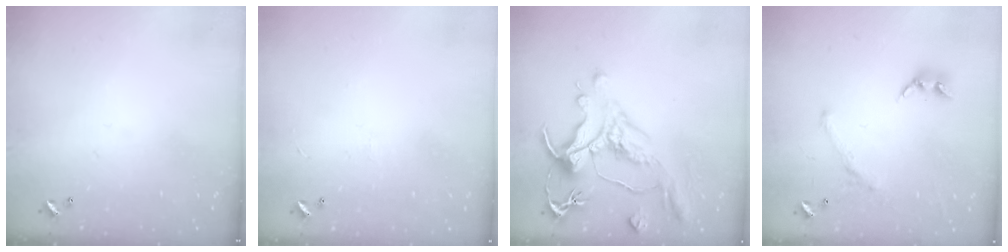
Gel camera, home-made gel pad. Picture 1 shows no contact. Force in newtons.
{"total": 0.7, "press": 0.3, "slide": 0.7}
{"total": 2.2, "press": 1.7, "slide": 1.4}
{"total": 1.5, "press": 1.0, "slide": 1.2}